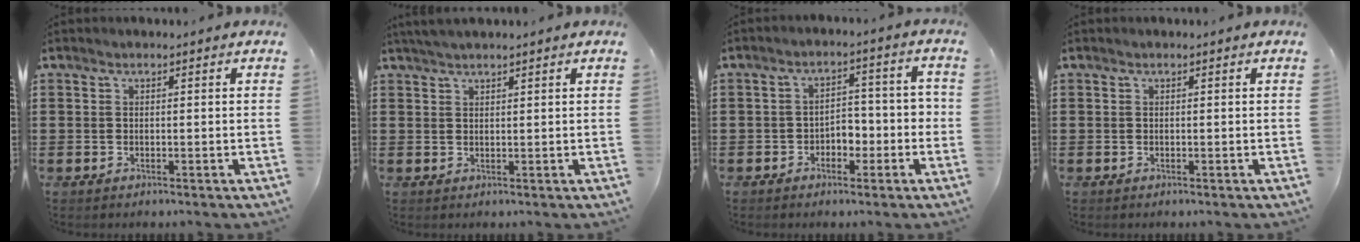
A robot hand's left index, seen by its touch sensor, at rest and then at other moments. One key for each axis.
{"total": 1.7, "fx": 1.5, "fy": -0.1, "fz": 0.7, "tx": -0.015, "ty": 0.001, "tz": 0.029}
{"total": 3.7, "fx": -2.2, "fy": 2.3, "fz": 1.9, "tx": -0.040, "ty": 0.009, "tz": -0.046}
{"total": 0.0}